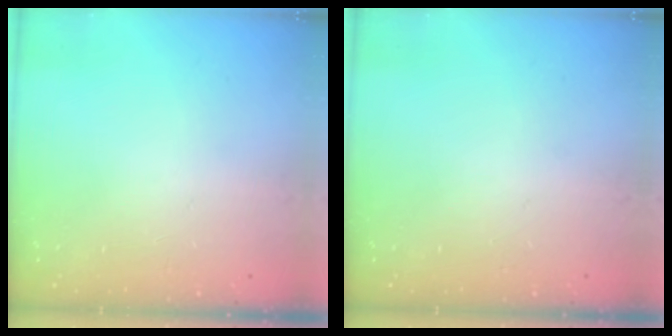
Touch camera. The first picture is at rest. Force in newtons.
{"total": 0.0}